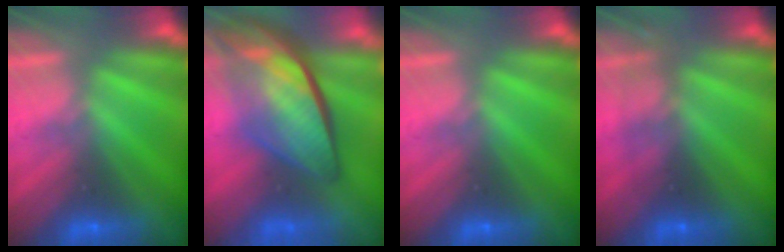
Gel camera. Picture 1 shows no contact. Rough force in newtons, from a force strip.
{"total": 7.6}
{"total": 0.0}
{"total": 2.7}